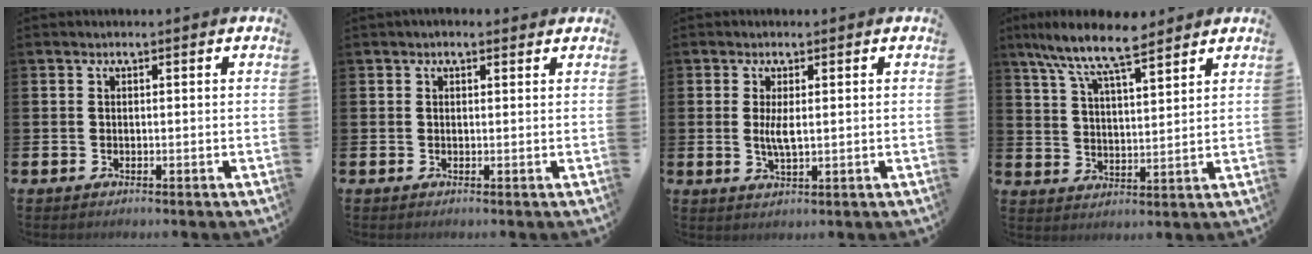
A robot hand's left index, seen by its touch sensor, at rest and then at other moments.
{"total": 0.8, "force": [0.6, 0.3, 0.3], "torque": [0.000, 0.004, 0.010]}
{"total": 2.9, "force": [0.5, 0.9, 2.8], "torque": [-0.047, 0.000, 0.006]}
{"total": 9.2, "force": [8.0, 1.7, 4.2], "torque": [-0.099, -0.033, 0.142]}